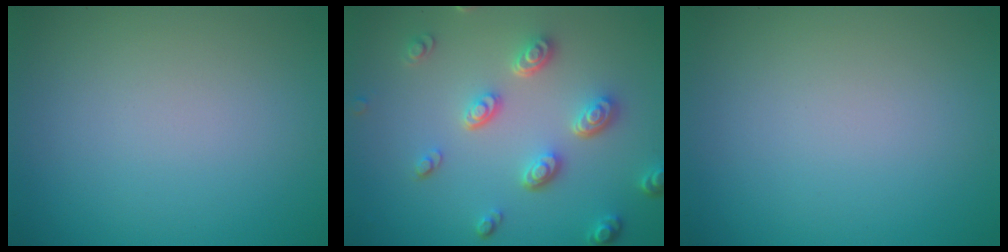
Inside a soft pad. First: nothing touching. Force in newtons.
{"total": 4.5, "press": 3.6, "slide": 2.8}
{"total": 0.0}